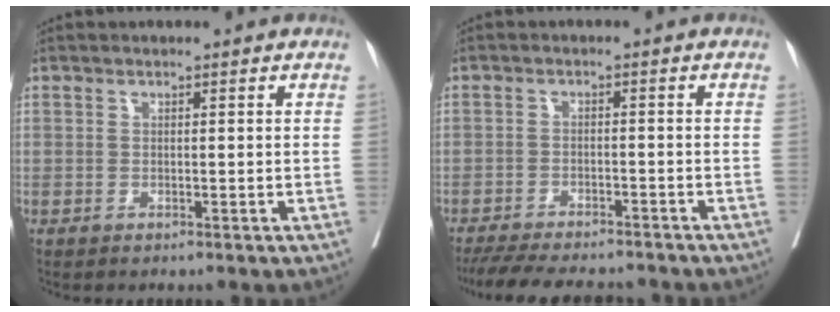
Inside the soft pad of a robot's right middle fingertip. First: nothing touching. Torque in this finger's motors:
{"motor_torque": [1.06, -1.08, 0.25, 0.04]}